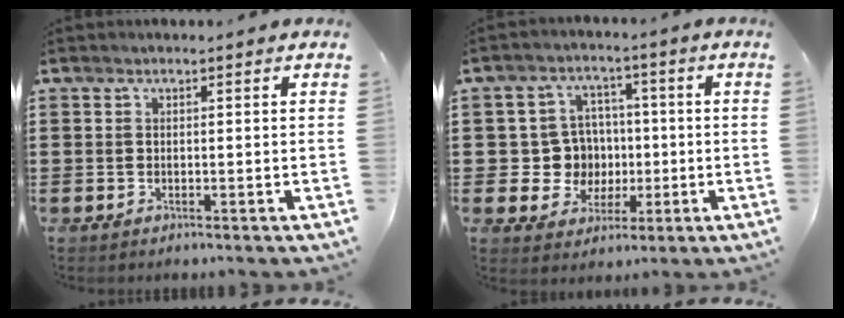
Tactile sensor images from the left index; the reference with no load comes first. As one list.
[{"total": 7.4, "force": [0.1, 7.2, 1.9], "torque": [-0.052, 0.011, 0.008]}]